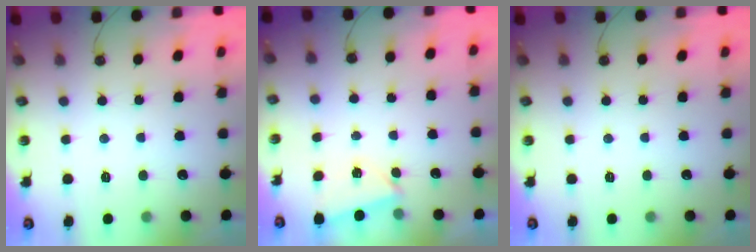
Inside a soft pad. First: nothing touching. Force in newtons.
{"total": 1.7, "press": 0.9, "slide": 1.5}
{"total": 0.0}